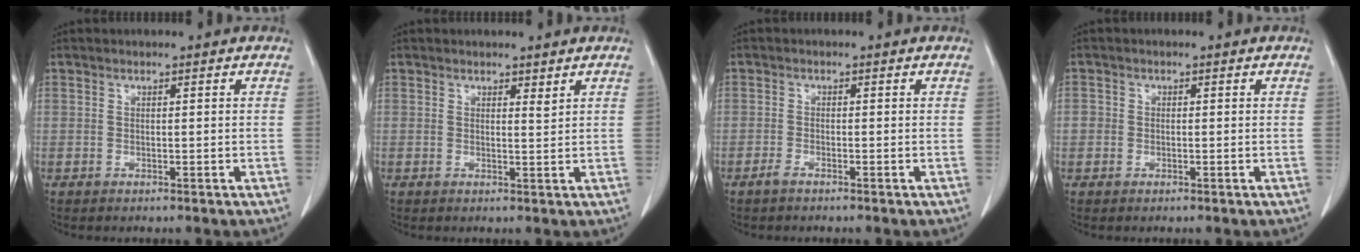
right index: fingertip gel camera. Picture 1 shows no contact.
{"total": 1.0, "force": [0.8, 0.2, 0.6], "torque": [-0.010, -0.008, 0.013]}
{"total": 1.1, "force": [-0.9, 0.2, 0.6], "torque": [-0.013, 0.000, -0.015]}
{"total": 1.5, "force": [-0.2, 1.5, 0.4], "torque": [0.001, 0.008, -0.004]}